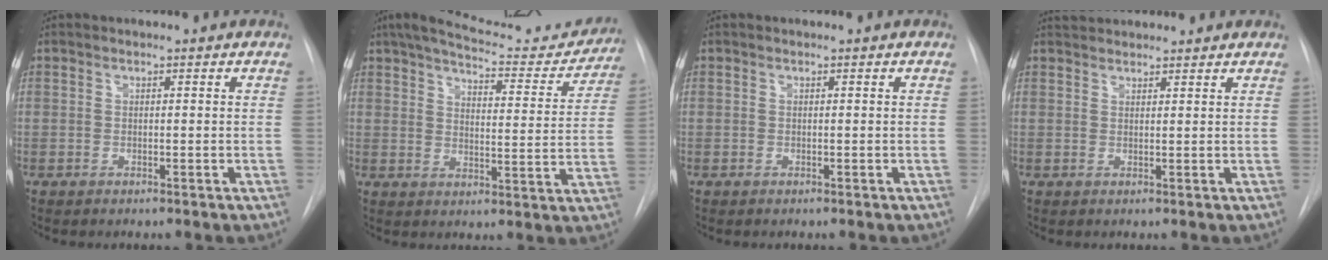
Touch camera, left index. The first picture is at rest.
{"total": 18.3, "force": [16.1, 4.6, 7.4], "torque": [-0.100, -0.004, 0.201]}
{"total": 0.0}
{"total": 6.2, "force": [5.9, 1.1, 1.4], "torque": [-0.019, 0.039, 0.081]}